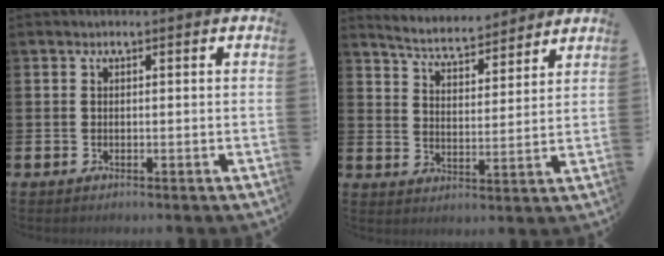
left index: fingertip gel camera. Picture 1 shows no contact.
{"total": 5.4, "force": [5.3, 0.7, 0.8], "torque": [-0.043, -0.036, 0.092]}